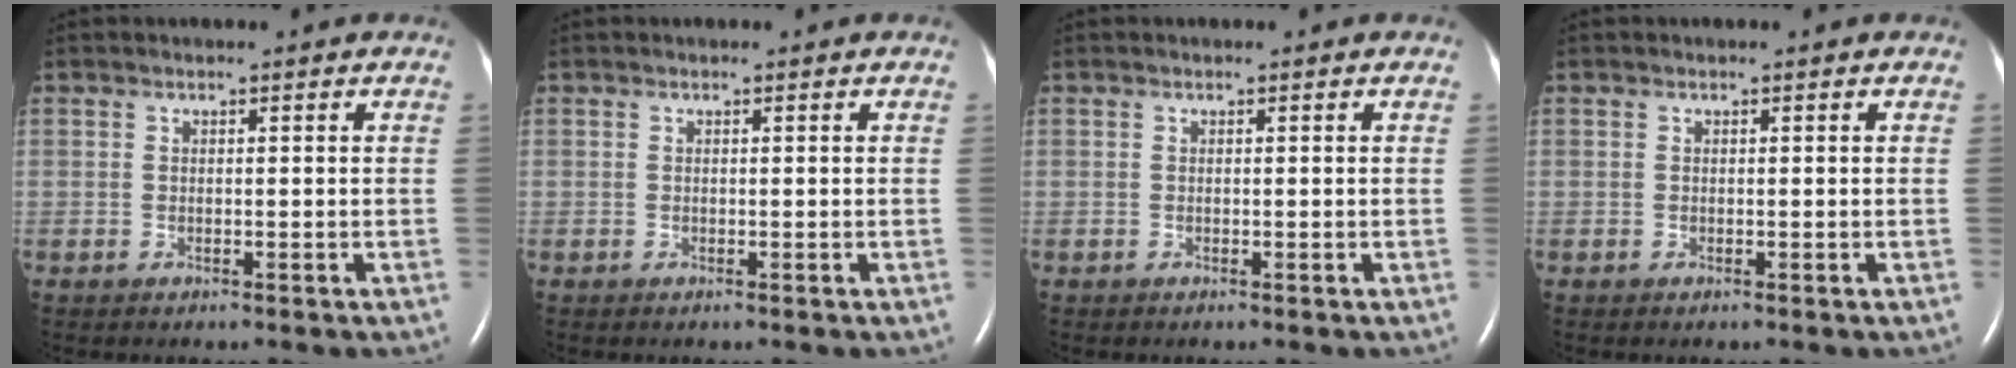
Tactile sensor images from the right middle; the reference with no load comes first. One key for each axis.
{"total": 0.0}
{"total": 0.0}
{"total": 0.0}